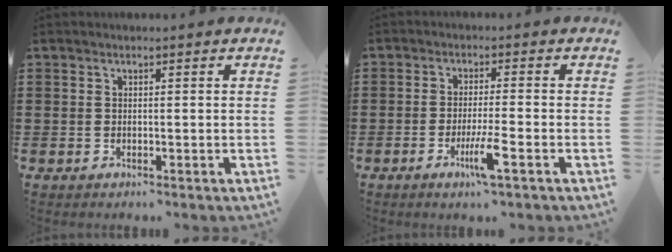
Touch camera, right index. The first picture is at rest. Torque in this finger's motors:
{"motor_torque": [1.54, 0.60, 0.16, 0.04]}